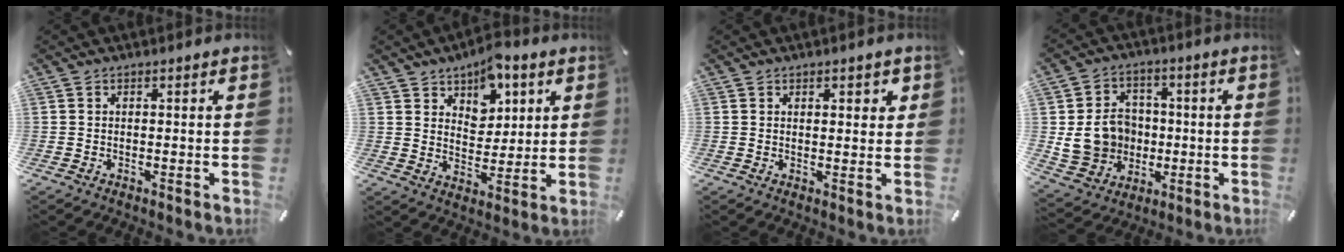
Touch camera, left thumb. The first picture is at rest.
{"total": 8.7, "force": [5.3, 6.3, 2.7], "torque": [-0.028, -0.035, 0.092]}
{"total": 2.1, "force": [1.1, 1.4, 1.0], "torque": [-0.007, -0.002, 0.015]}
{"total": 11.3, "force": [-0.1, 10.5, 4.2], "torque": [-0.109, 0.005, 0.005]}